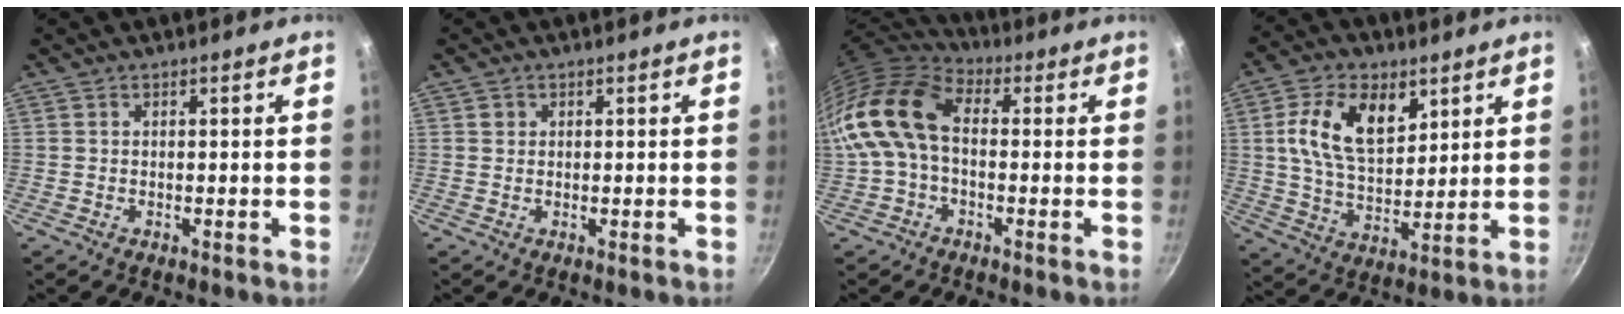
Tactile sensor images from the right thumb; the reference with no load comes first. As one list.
[{"total": 1.1, "force": [0.3, 1.0, 0.2], "torque": [0.000, 0.004, 0.004]}, {"total": 15.9, "force": [-0.1, 10.4, 12.0], "torque": [-0.230, 0.036, -0.018]}, {"total": 14.2, "force": [5.2, 8.6, 10.1], "torque": [-0.155, -0.022, 0.091]}]